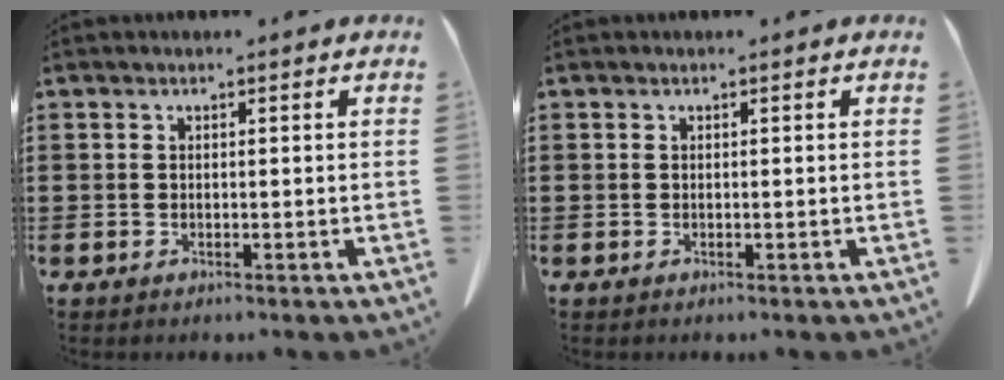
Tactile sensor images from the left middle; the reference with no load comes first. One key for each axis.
{"total": 0.0}